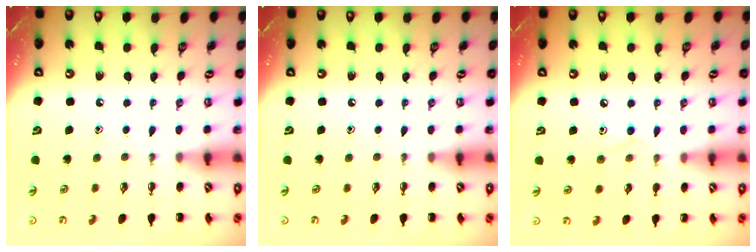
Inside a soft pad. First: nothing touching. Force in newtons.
{"total": 0.0}
{"total": 8.4, "press": 8.1, "slide": 2.4}